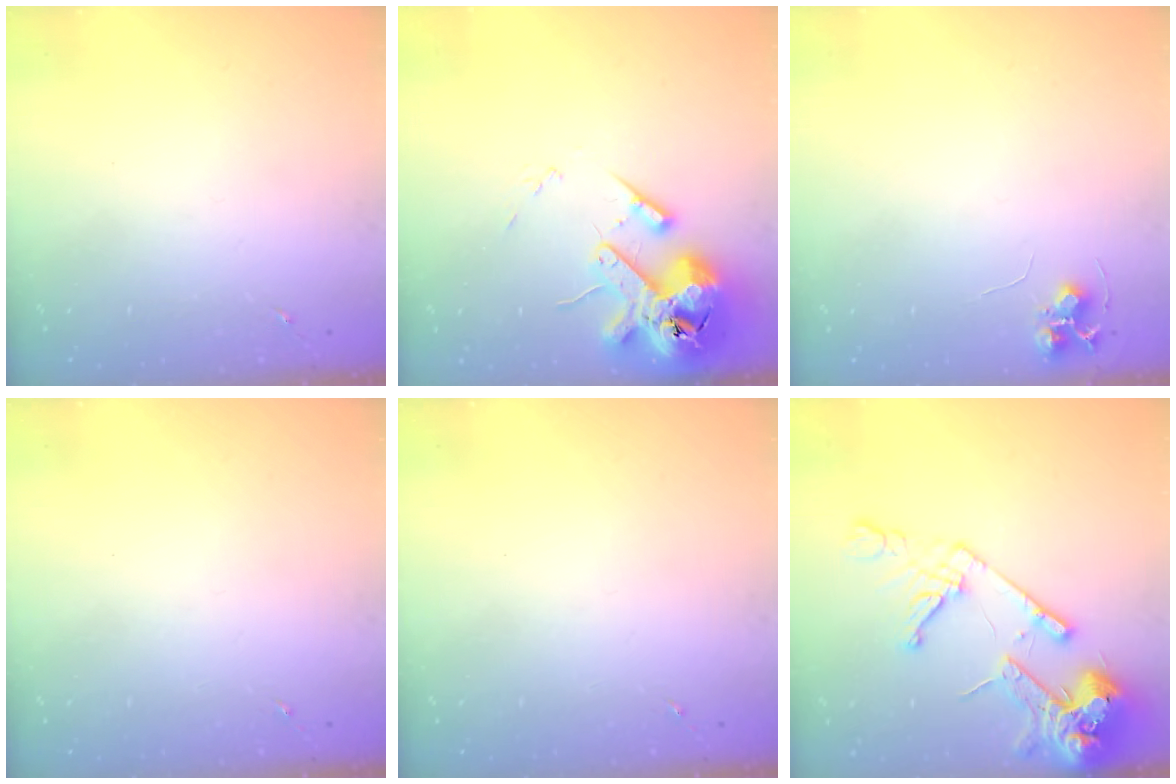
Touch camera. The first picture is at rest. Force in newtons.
{"total": 15.8, "press": 15.5, "slide": 2.8}
{"total": 6.9, "press": 6.9, "slide": 0.7}
{"total": 0.0}
{"total": 0.0}
{"total": 16.9, "press": 16.7, "slide": 2.4}